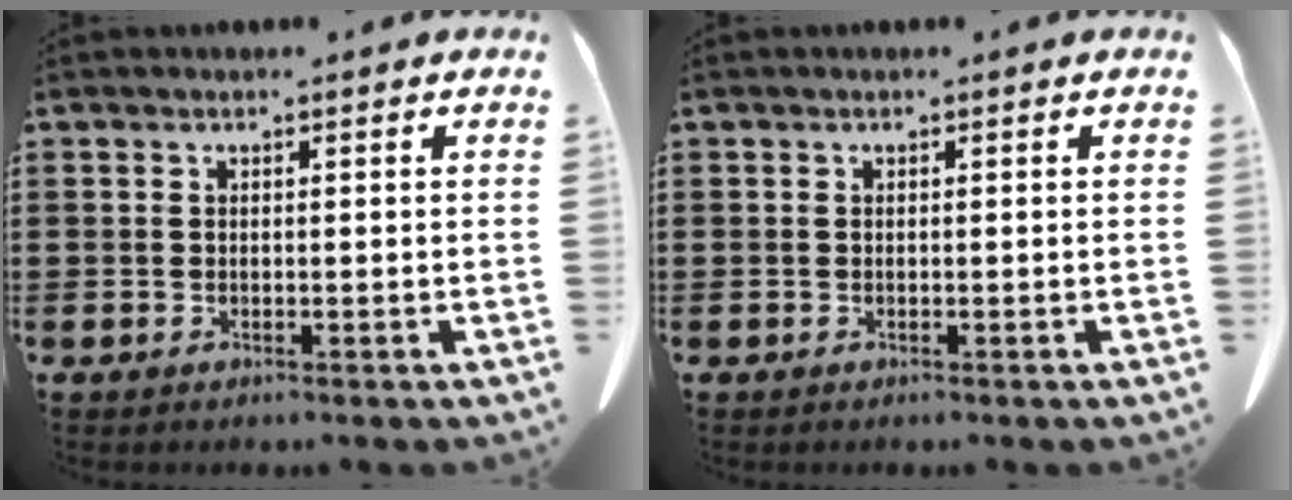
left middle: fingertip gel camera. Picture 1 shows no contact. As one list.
[{"total": 0.0}]